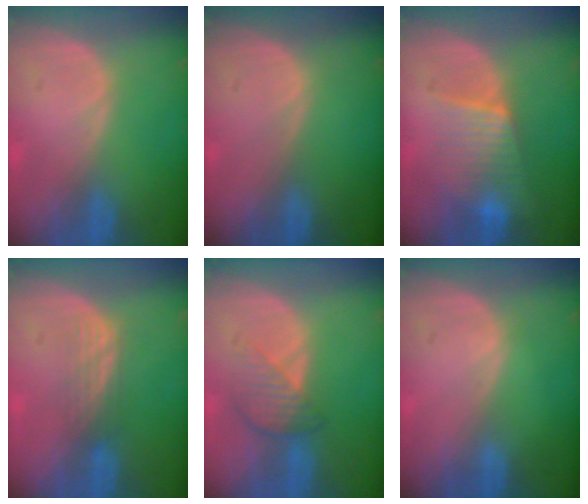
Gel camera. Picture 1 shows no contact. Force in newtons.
{"total": 0.0}
{"total": 6.4, "press": 6.3, "slide": 0.7}
{"total": 3.1, "press": 2.6, "slide": 1.6}
{"total": 4.3, "press": 3.8, "slide": 1.9}
{"total": 0.0}